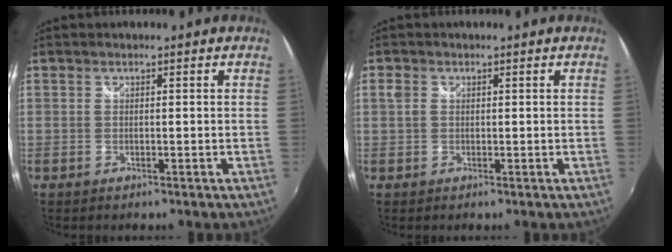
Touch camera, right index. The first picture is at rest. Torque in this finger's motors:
{"motor_torque": [0.00, 0.04, 0.05, 0.02]}